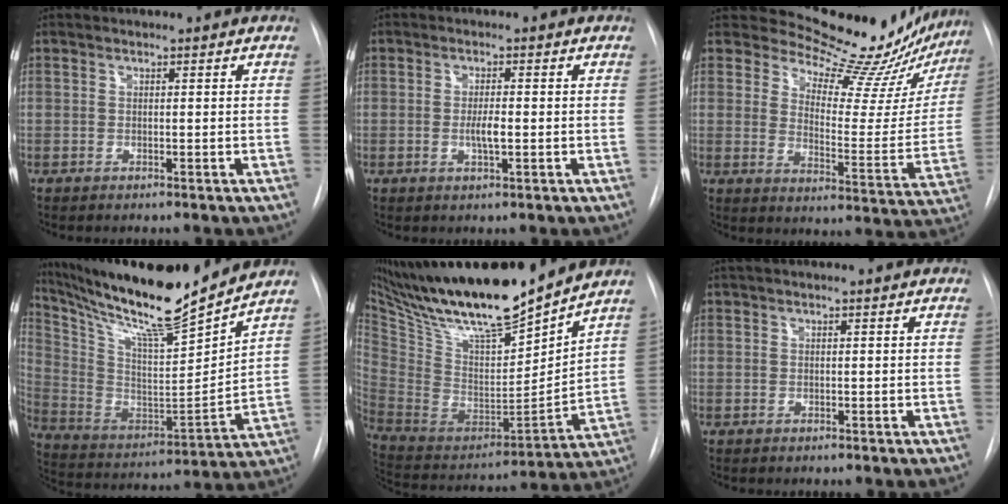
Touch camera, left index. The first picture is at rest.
{"total": 2.5, "force": [-0.4, 0.4, 2.5], "torque": [-0.049, -0.002, -0.006]}
{"total": 19.4, "force": [18.1, 5.0, 4.9], "torque": [-0.052, -0.076, 0.215]}
{"total": 21.3, "force": [18.5, 0.5, 10.5], "torque": [-0.200, -0.024, 0.318]}
{"total": 24.6, "force": [20.8, 3.1, 12.7], "torque": [-0.236, -0.020, 0.363]}
{"total": 2.7, "force": [2.1, 0.2, 1.6], "torque": [-0.023, 0.033, 0.033]}